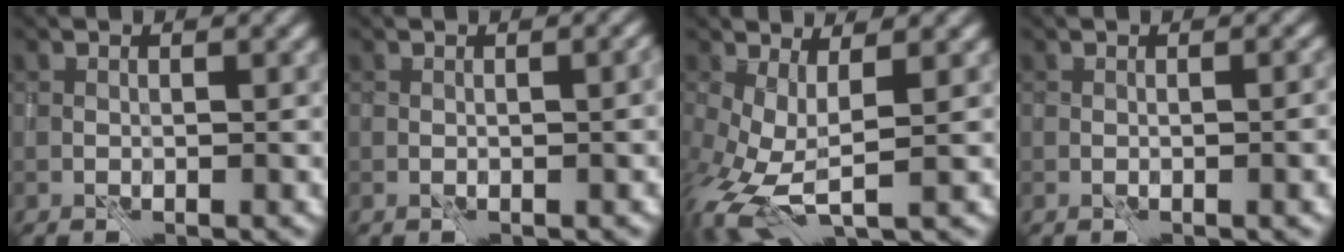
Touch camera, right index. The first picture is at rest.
{"total": 2.9, "force": [-0.5, 1.2, 2.5], "torque": [-0.012, 0.002, 0.007]}
{"total": 4.9, "force": [-0.4, 2.1, 4.4], "torque": [-0.118, -0.019, -0.009]}
{"total": 2.6, "force": [-0.5, 1.0, 2.4], "torque": [-0.008, 0.009, -0.001]}